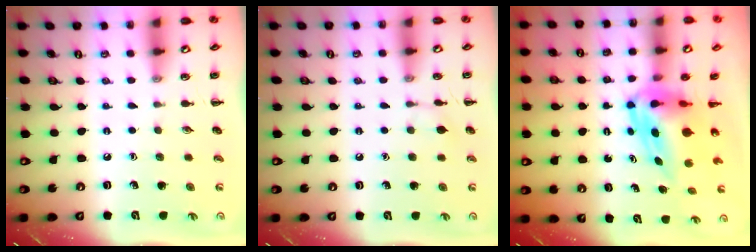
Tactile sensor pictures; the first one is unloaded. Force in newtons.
{"total": 5.6, "press": 5.5, "slide": 1.0}
{"total": 7.5, "press": 7.2, "slide": 2.4}